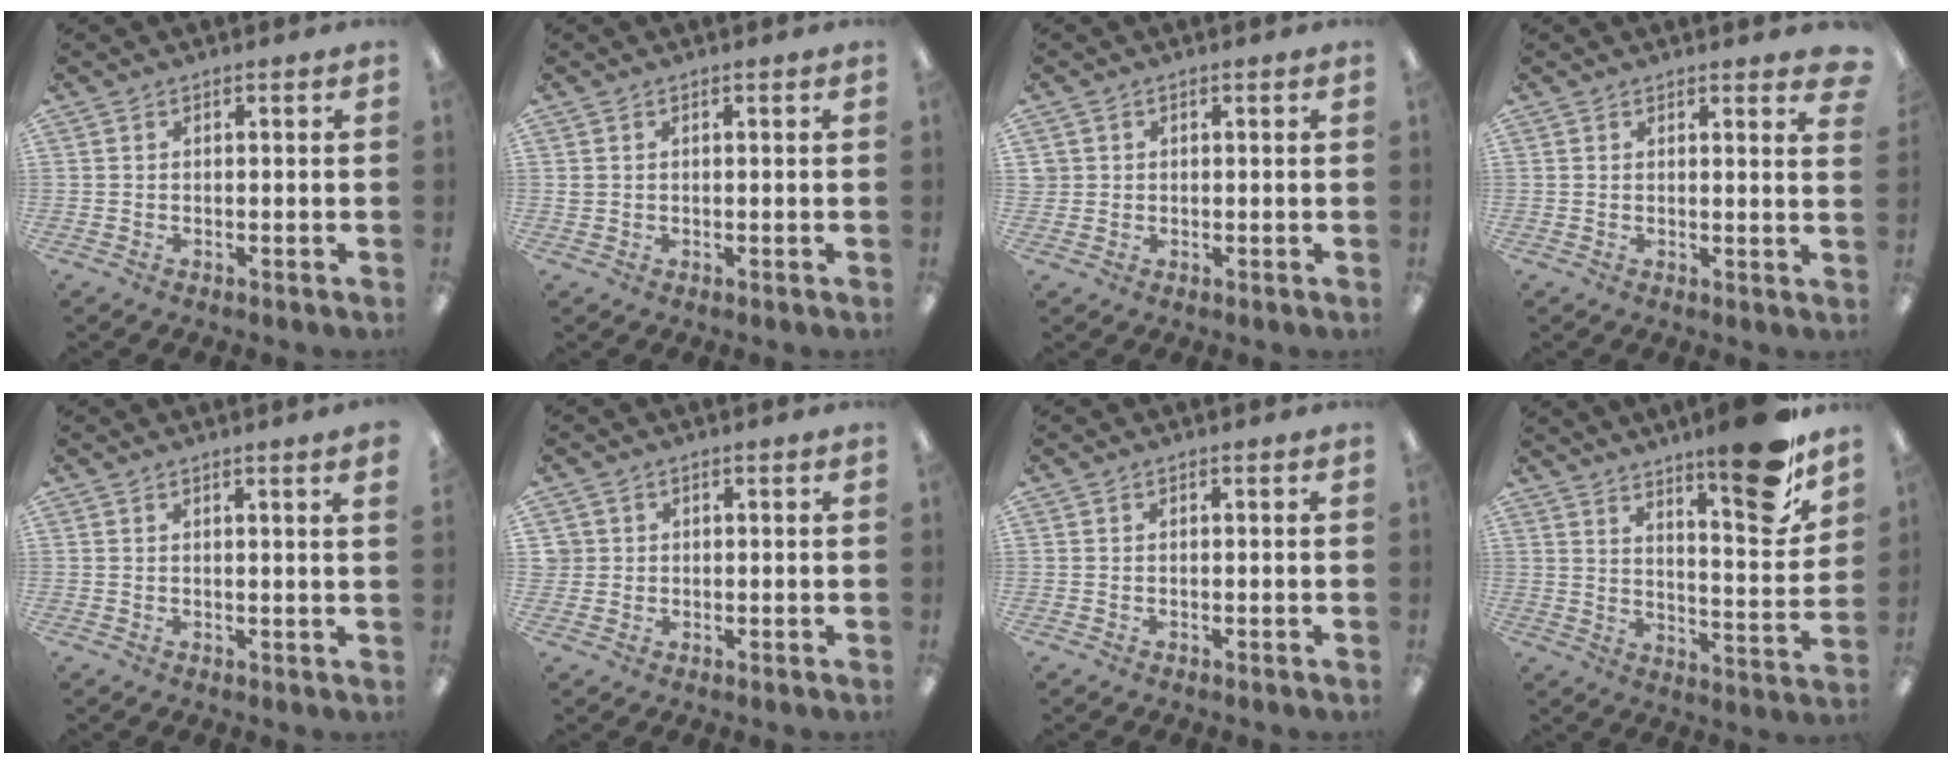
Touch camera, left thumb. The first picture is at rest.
{"total": 0.7, "force": [0.3, 0.5, 0.4], "torque": [-0.008, 0.004, 0.005]}
{"total": 1.3, "force": [0.5, 1.2, 0.1], "torque": [-0.003, 0.003, 0.009]}
{"total": 2.3, "force": [1.9, 0.2, 1.2], "torque": [-0.005, -0.012, 0.029]}
{"total": 1.7, "force": [1.3, -0.4, 1.0], "torque": [-0.011, -0.007, 0.020]}
{"total": 2.1, "force": [0.6, 2.0, 0.1], "torque": [-0.007, 0.003, 0.011]}
{"total": 0.0}
{"total": 15.9, "force": [11.8, 3.3, 10.1], "torque": [-0.138, -0.089, 0.186]}